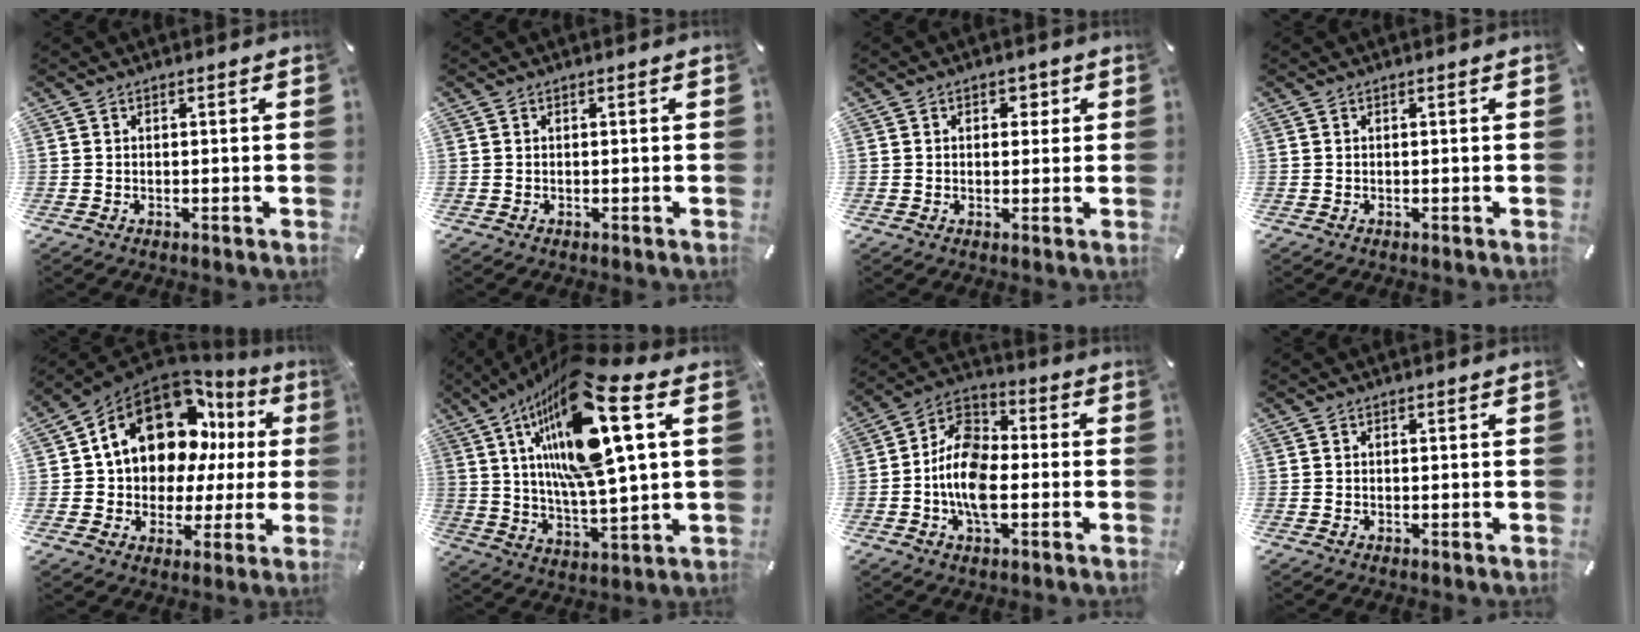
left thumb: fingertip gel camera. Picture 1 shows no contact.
{"total": 0.0}
{"total": 3.4, "force": [0.9, 2.4, 2.2], "torque": [-0.015, -0.003, 0.005]}
{"total": 0.0}
{"total": 17.7, "force": [8.1, 12.3, 9.9], "torque": [-0.185, -0.059, 0.140]}
{"total": 21.7, "force": [9.5, 4.8, 18.9], "torque": [-0.357, -0.050, 0.139]}
{"total": 12.8, "force": [-3.6, 7.8, 9.4], "torque": [-0.206, 0.014, -0.066]}
{"total": 0.0}